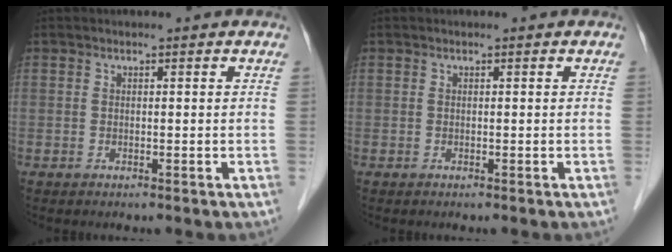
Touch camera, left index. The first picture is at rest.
{"total": 0.0}